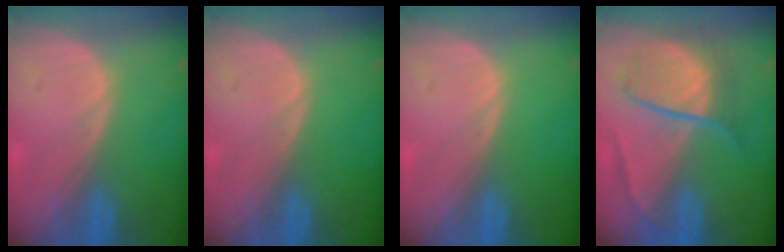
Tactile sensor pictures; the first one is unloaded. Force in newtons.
{"total": 0.0}
{"total": 0.0}
{"total": 7.2, "press": 7.2, "slide": 0.2}